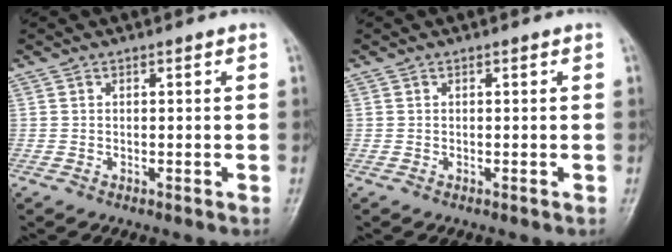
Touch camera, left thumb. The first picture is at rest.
{"total": 0.0}